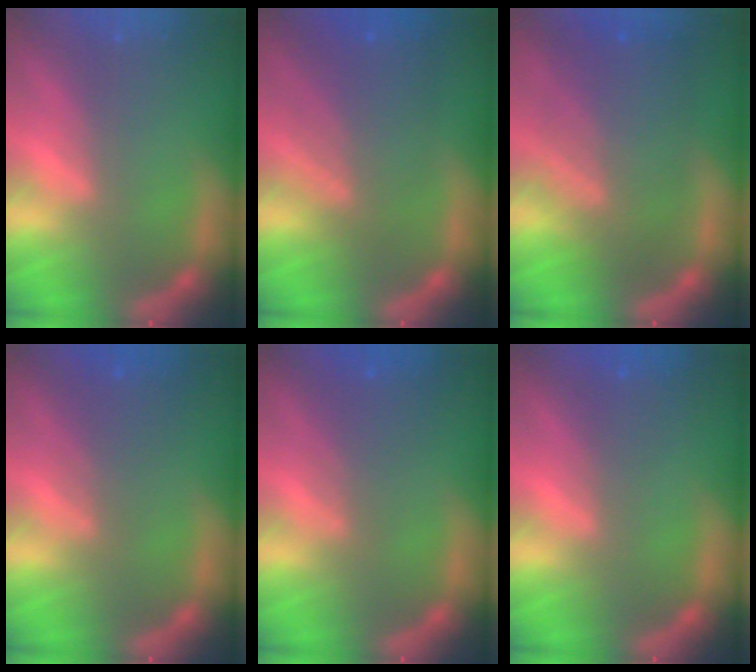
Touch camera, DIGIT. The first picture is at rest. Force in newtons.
{"total": 6.5}
{"total": 8.5}
{"total": 3.0}
{"total": 3.0}
{"total": 1.5}